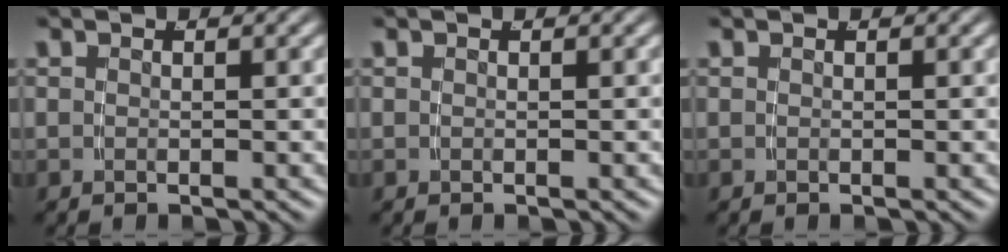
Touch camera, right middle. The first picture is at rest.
{"total": 0.0}
{"total": 0.0}